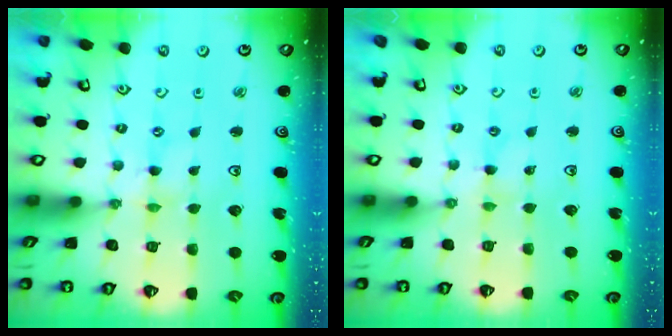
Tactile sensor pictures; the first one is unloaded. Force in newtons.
{"total": 0.8, "press": 0.8, "slide": 0.1}